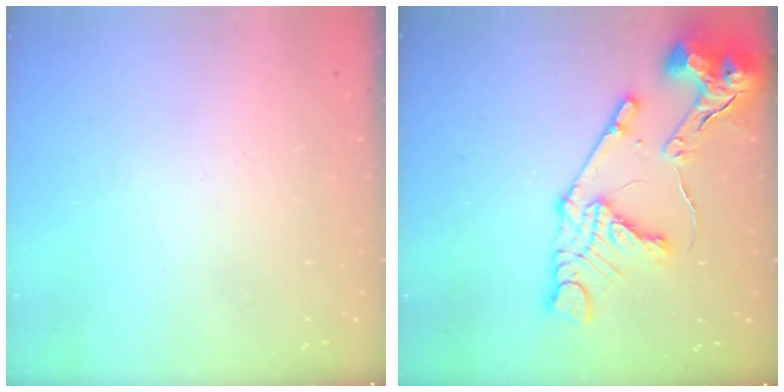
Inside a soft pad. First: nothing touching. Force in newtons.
{"total": 16.7, "press": 16.6, "slide": 1.9}